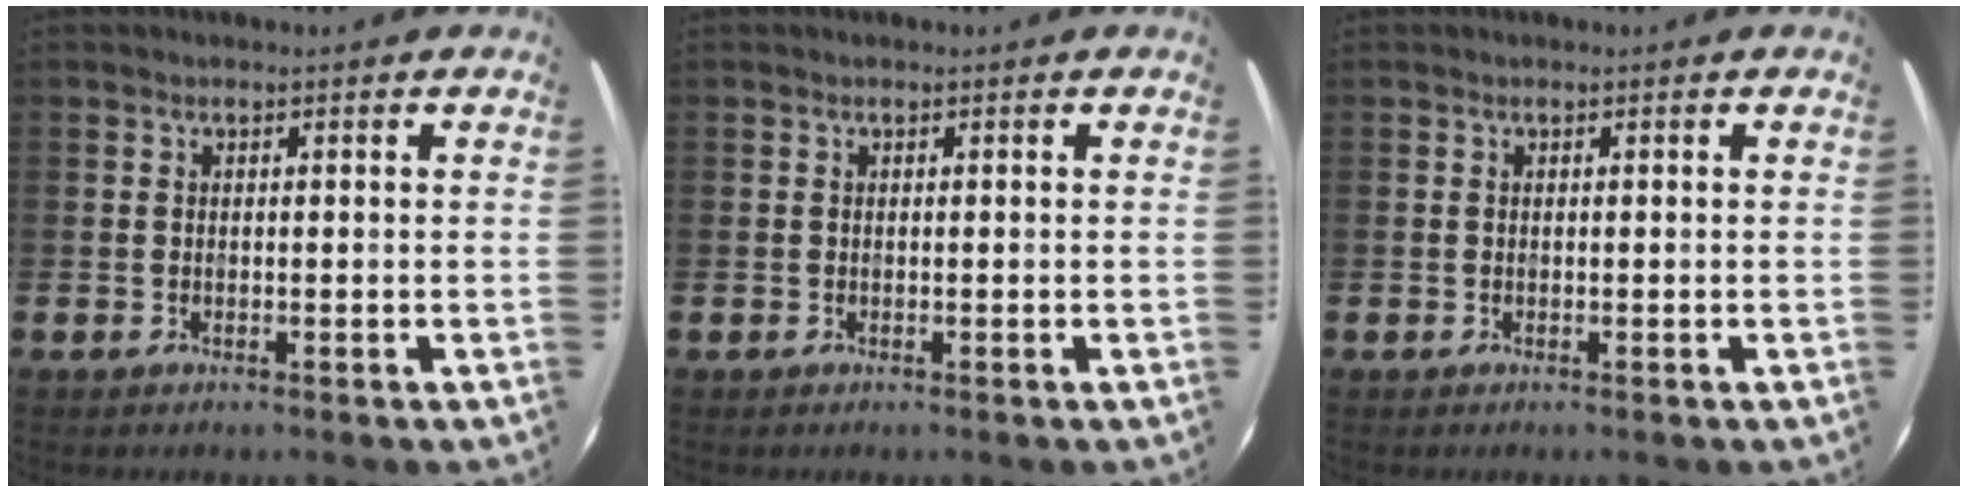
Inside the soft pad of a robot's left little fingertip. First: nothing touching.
{"total": 0.0}
{"total": 0.0}